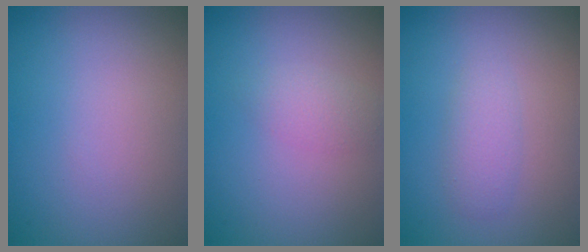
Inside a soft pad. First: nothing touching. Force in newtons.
{"total": 1.5, "press": 1.5, "slide": 0.0}
{"total": 1.7, "press": 1.7, "slide": 0.1}